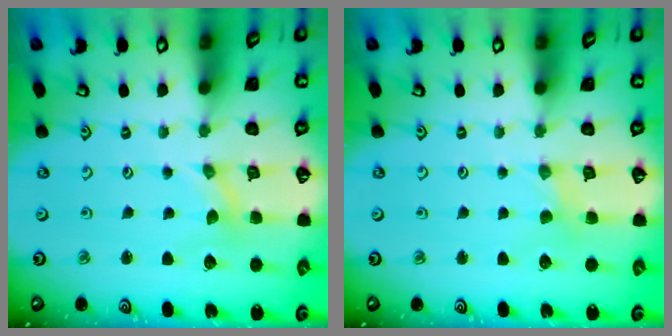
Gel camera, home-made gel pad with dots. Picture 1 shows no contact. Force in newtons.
{"total": 0.7, "press": 0.7, "slide": 0.2}